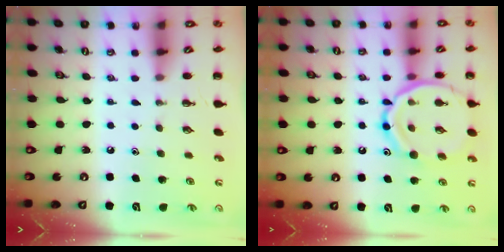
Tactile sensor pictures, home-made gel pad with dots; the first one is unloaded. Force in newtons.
{"total": 16.1, "press": 16.0, "slide": 1.8}